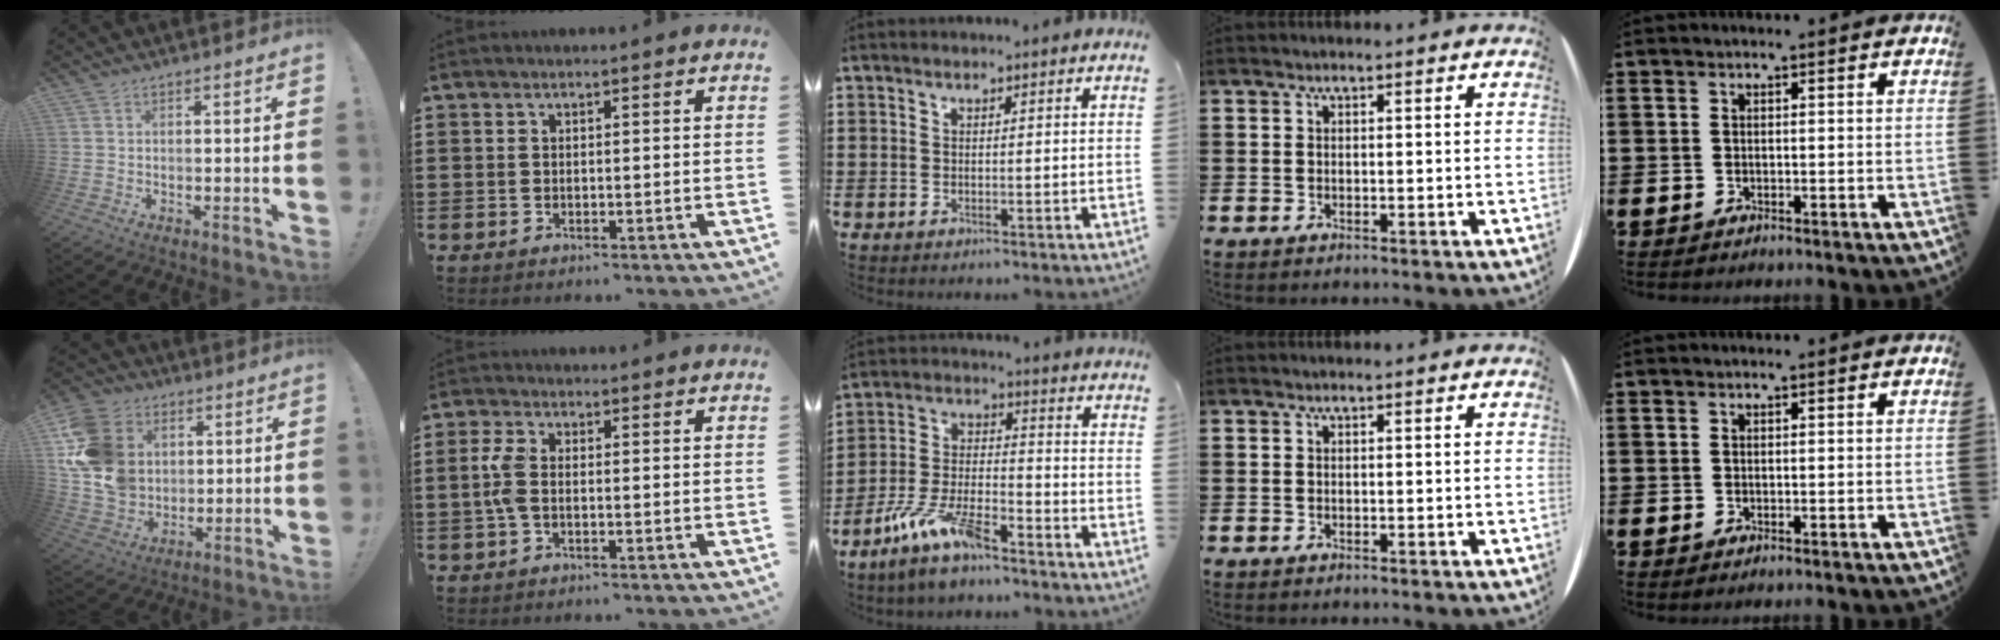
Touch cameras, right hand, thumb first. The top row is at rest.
{"thumb": {"total": 18.6, "force": [4.1, 15.0, 10.2], "torque": [-0.197, -0.008, 0.083]}, "index": {"total": 3.7, "force": [-0.5, 1.7, 3.2], "torque": [-0.089, -0.006, -0.017]}, "middle": {"total": 9.4, "force": [-7.3, 1.7, 5.6], "torque": [-0.132, -0.003, -0.146]}}